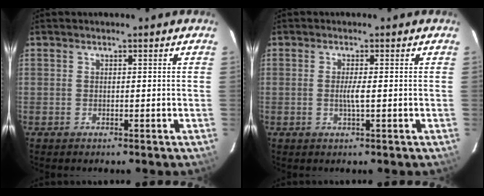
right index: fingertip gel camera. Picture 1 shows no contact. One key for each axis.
{"total": 2.0, "fx": -0.2, "fy": -0.2, "fz": 2.0, "tx": -0.036, "ty": -0.003, "tz": -0.007}